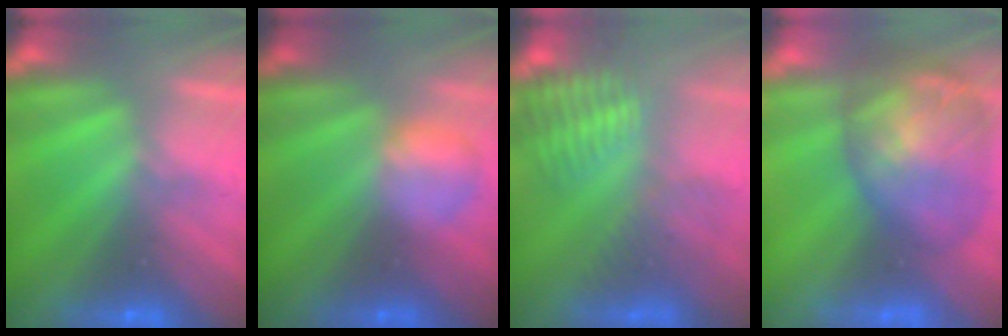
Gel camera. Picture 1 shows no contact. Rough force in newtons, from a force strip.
{"total": 2.3}
{"total": 4.9}
{"total": 7.8}